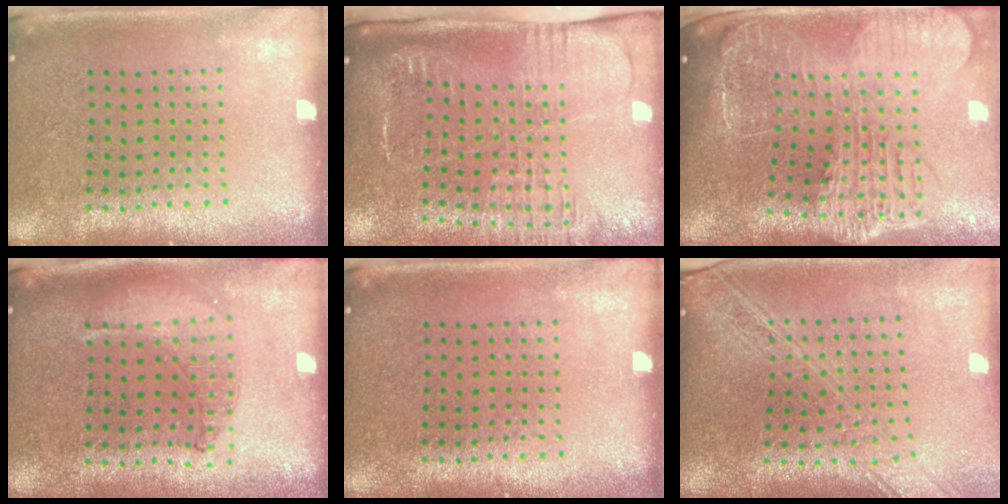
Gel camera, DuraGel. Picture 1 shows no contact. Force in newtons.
{"total": 2.7, "press": 2.1, "slide": 1.7}
{"total": 3.8, "press": 3.0, "slide": 2.3}
{"total": 0.9, "press": 0.9, "slide": 0.2}
{"total": 0.0}
{"total": 2.3, "press": 1.9, "slide": 1.2}